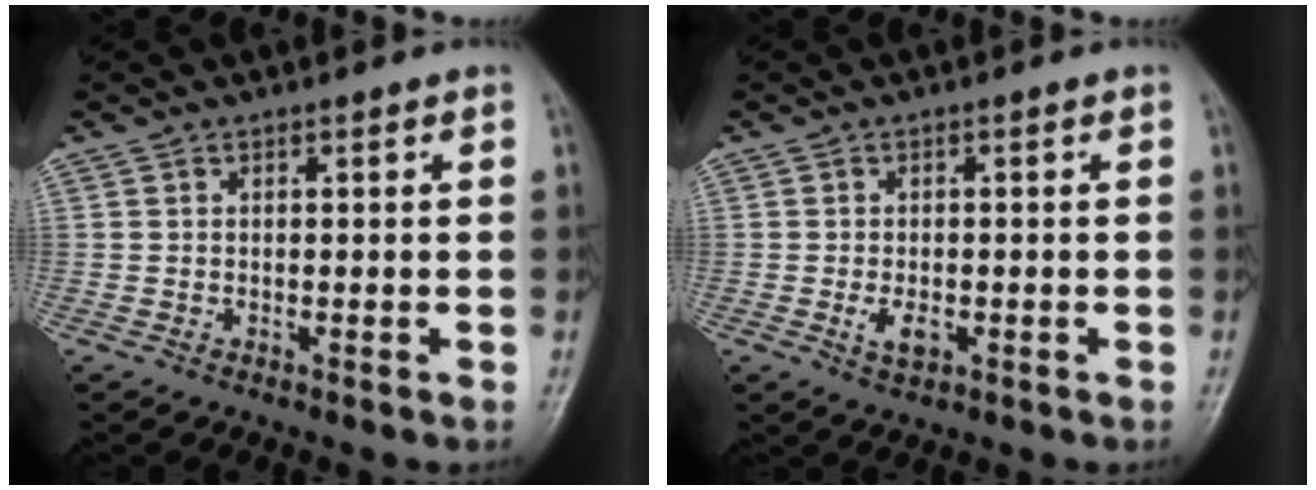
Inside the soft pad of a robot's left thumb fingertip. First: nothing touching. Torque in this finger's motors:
{"motor_torque": [0.42, 0.49, 0.57, 0.19, 0.01]}